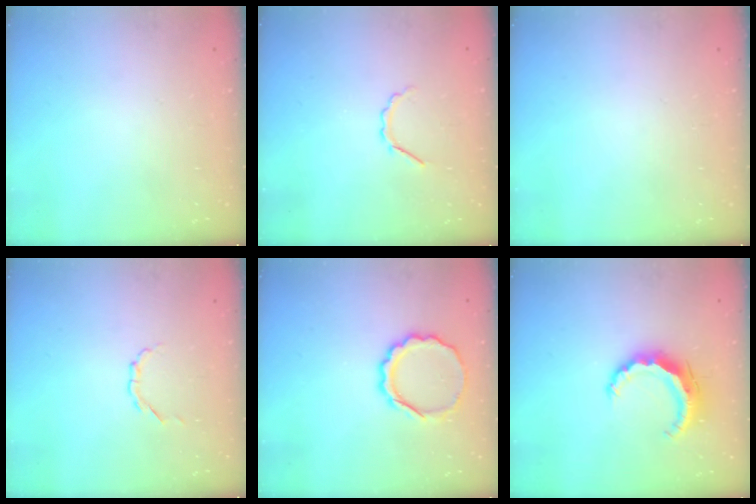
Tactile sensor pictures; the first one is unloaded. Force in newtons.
{"total": 2.9, "press": 2.7, "slide": 1.0}
{"total": 0.0}
{"total": 2.1, "press": 2.1, "slide": 0.6}
{"total": 9.1, "press": 9.0, "slide": 1.7}
{"total": 7.8, "press": 7.7, "slide": 0.8}